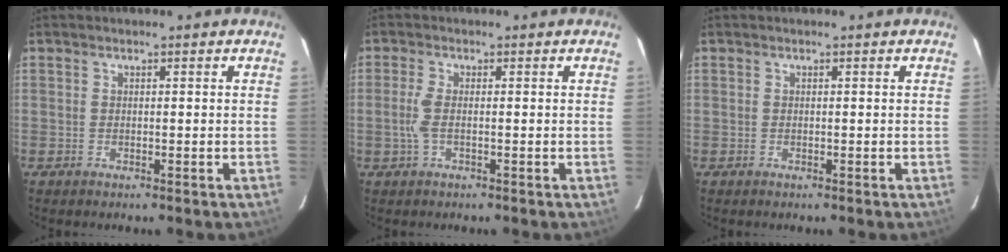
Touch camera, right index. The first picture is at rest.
{"total": 3.0, "force": [-0.4, 0.7, 2.9], "torque": [-0.065, 0.000, -0.009]}
{"total": 0.0}